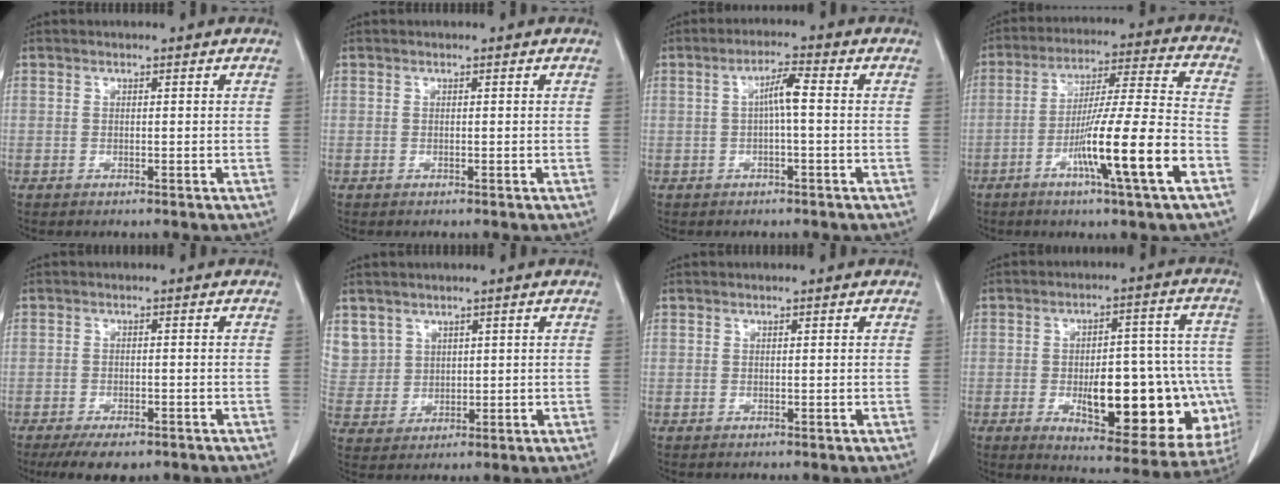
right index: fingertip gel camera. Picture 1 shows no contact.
{"total": 0.0}
{"total": 3.7, "force": [0.1, 0.2, 3.6], "torque": [-0.067, 0.010, 0.003]}
{"total": 15.4, "force": [-6.3, -0.7, 14.1], "torque": [-0.244, -0.008, -0.109]}
{"total": 6.3, "force": [-4.6, 2.3, 3.5], "torque": [-0.050, -0.007, -0.069]}
{"total": 8.1, "force": [4.2, 6.8, 0.9], "torque": [-0.036, 0.016, 0.106]}
{"total": 0.0}
{"total": 22.1, "force": [-5.4, 7.9, 20.0], "torque": [-0.187, 0.027, -0.046]}